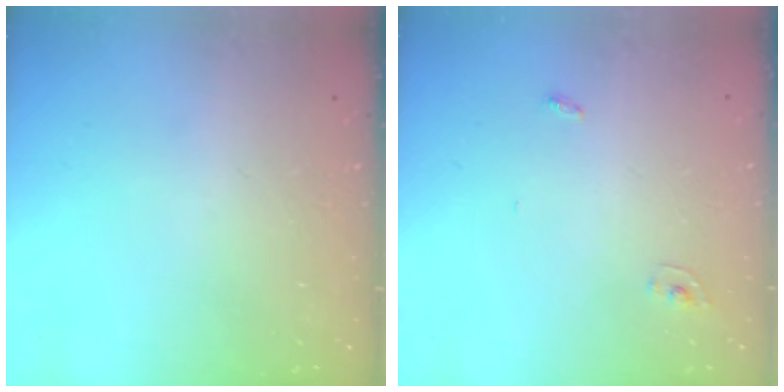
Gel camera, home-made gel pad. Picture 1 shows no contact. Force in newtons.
{"total": 2.4, "press": 2.4, "slide": 0.2}